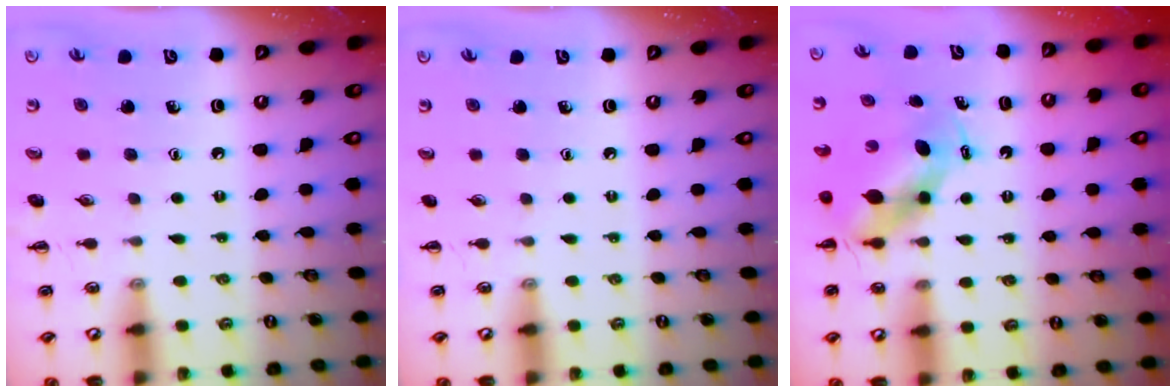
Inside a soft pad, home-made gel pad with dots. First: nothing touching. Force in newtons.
{"total": 0.0}
{"total": 5.5, "press": 5.3, "slide": 1.6}